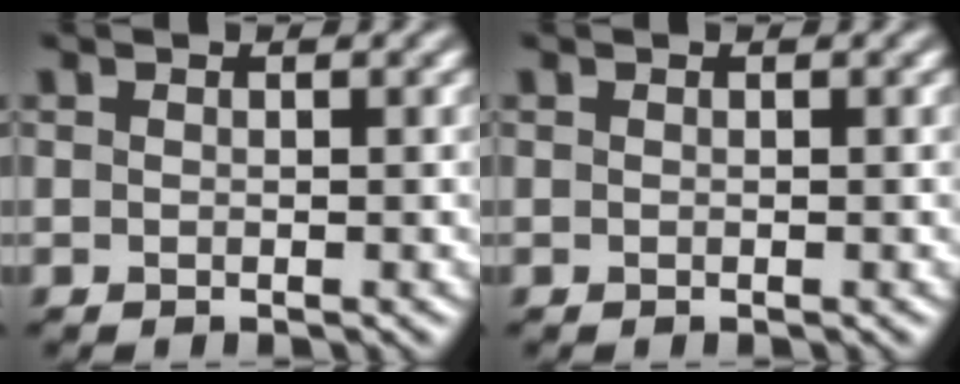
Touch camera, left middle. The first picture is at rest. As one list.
[{"total": 0.0}]